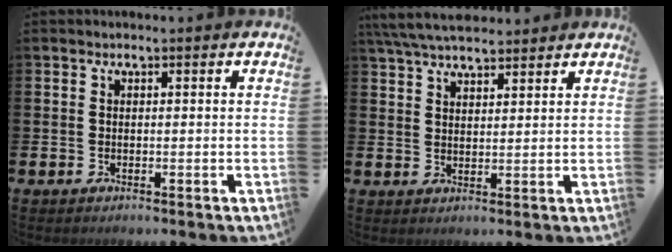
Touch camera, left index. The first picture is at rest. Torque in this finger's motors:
{"motor_torque": [1.02, -1.12, 0.72, 0.21]}